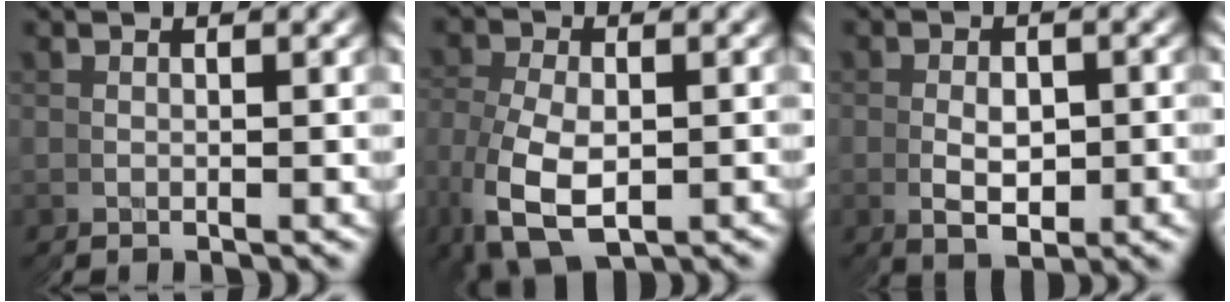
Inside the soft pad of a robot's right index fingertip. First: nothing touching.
{"total": 4.3, "force": [-1.5, 3.2, 2.5], "torque": [-0.080, -0.019, -0.011]}
{"total": 1.8, "force": [0.0, 0.8, 1.6], "torque": [-0.017, 0.002, 0.002]}